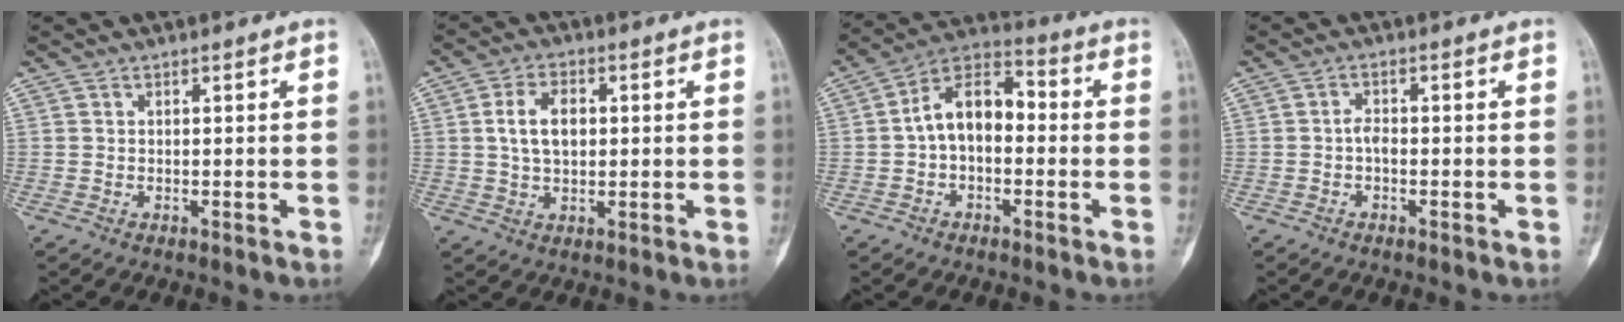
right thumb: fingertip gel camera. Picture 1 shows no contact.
{"total": 7.1, "force": [1.0, 4.5, 5.4], "torque": [-0.085, 0.006, 0.018]}
{"total": 11.1, "force": [-0.6, 7.0, 8.6], "torque": [-0.129, 0.042, -0.026]}
{"total": 1.9, "force": [-0.5, 1.1, 1.5], "torque": [-0.023, 0.006, -0.015]}